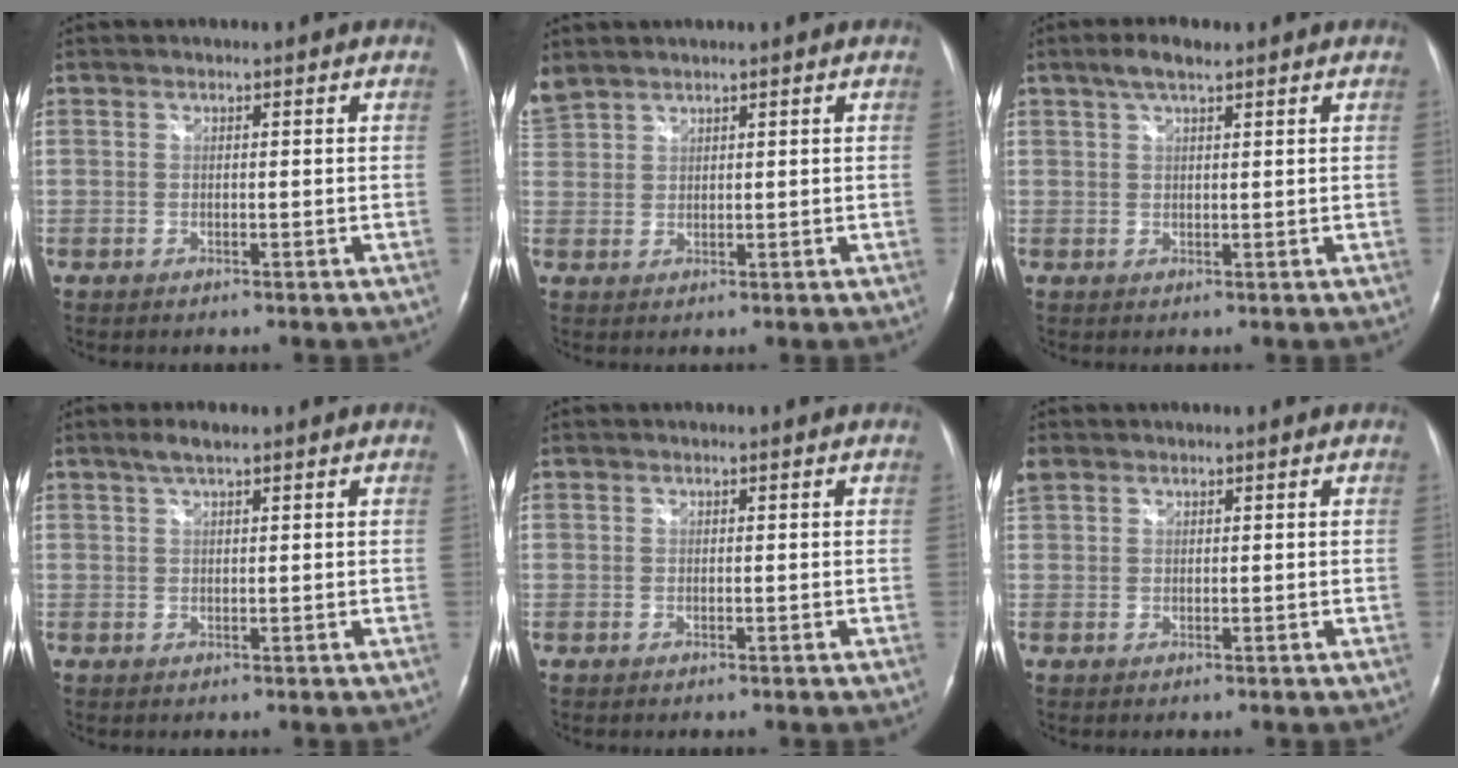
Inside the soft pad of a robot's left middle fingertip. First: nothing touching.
{"total": 3.8, "force": [3.6, 1.1, 0.7], "torque": [-0.032, 0.021, 0.083]}
{"total": 3.6, "force": [2.5, 0.7, 2.5], "torque": [-0.054, 0.008, 0.048]}
{"total": 2.6, "force": [1.9, 0.3, 1.8], "torque": [-0.042, 0.005, 0.037]}
{"total": 0.0}
{"total": 3.0, "force": [2.0, 1.9, 0.9], "torque": [-0.038, 0.022, 0.046]}